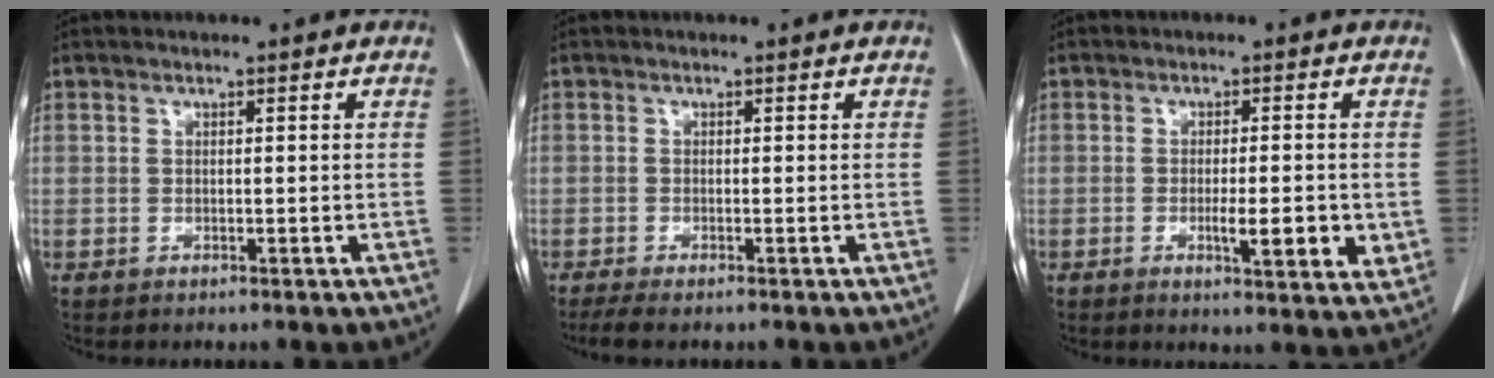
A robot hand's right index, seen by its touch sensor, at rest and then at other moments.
{"total": 3.1, "force": [-2.4, 0.5, 1.9], "torque": [-0.032, -0.010, -0.038]}
{"total": 6.6, "force": [-1.2, 1.4, 6.3], "torque": [-0.097, -0.011, -0.016]}